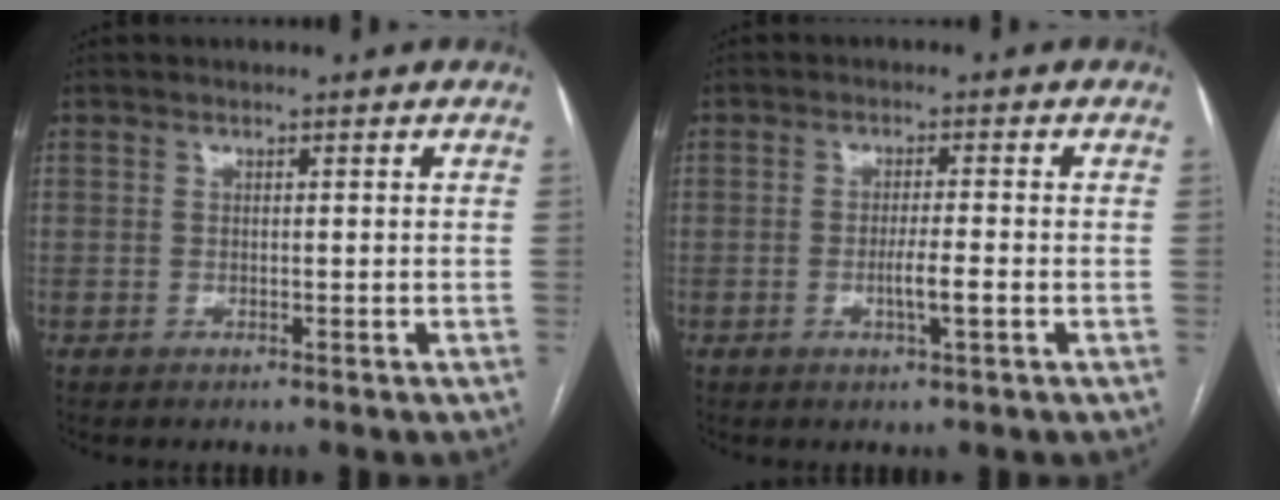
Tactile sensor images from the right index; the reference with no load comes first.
{"total": 3.4, "force": [-1.1, 0.0, 3.2], "torque": [-0.056, -0.003, -0.018]}